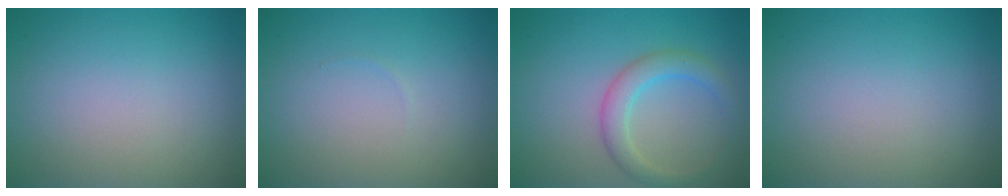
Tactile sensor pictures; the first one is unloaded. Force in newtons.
{"total": 0.0}
{"total": 3.0, "press": 3.0, "slide": 0.1}
{"total": 0.0}